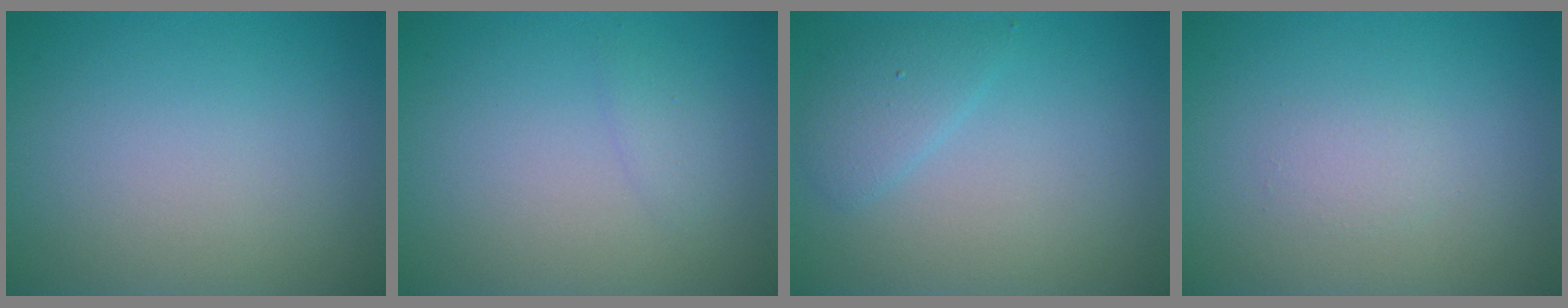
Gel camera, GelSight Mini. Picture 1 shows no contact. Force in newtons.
{"total": 0.9, "press": 0.9, "slide": 0.1}
{"total": 1.9, "press": 1.9, "slide": 0.2}
{"total": 1.0, "press": 1.0, "slide": 0.0}